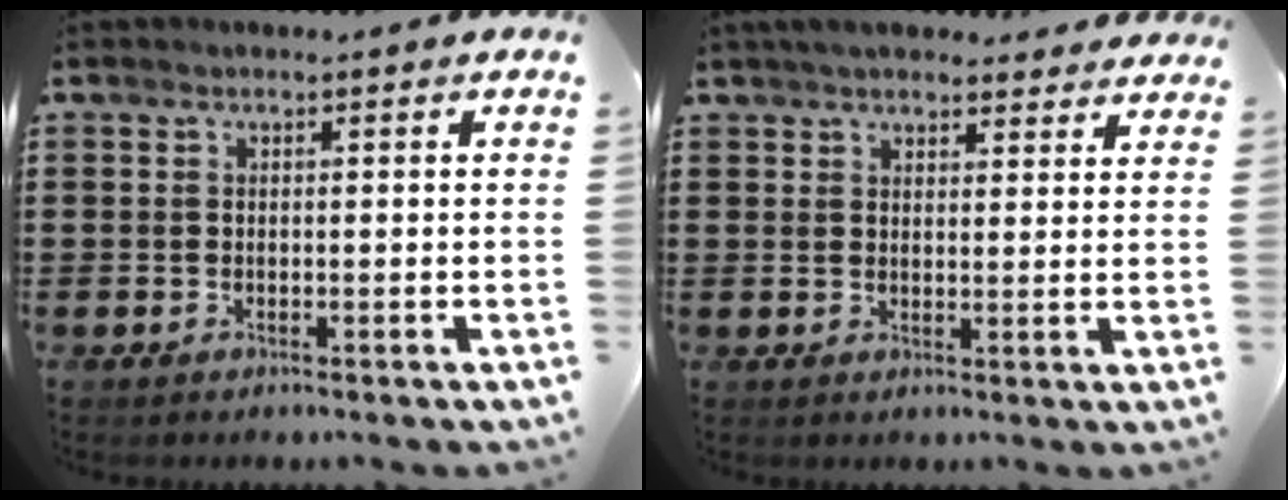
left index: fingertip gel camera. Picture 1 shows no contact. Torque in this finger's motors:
{"motor_torque": [2.14, 0.00, 1.05, 0.13]}